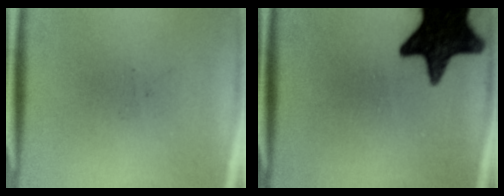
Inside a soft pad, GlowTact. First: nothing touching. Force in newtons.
{"total": 17.6}